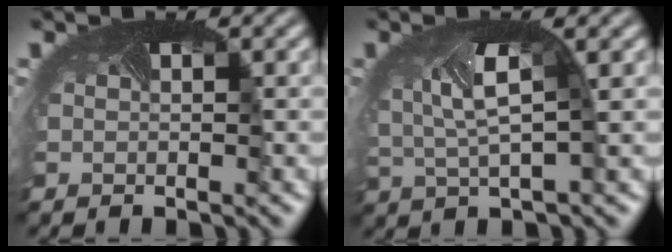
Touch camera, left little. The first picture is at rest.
{"total": 4.1, "force": [0.7, 1.7, 3.7], "torque": [-0.096, 0.001, 0.010]}